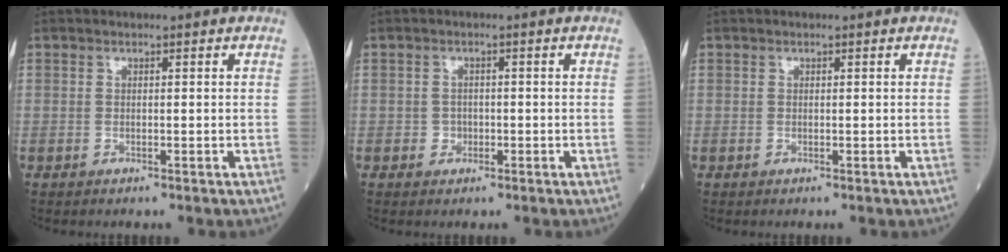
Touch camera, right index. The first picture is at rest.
{"total": 1.4, "force": [-0.6, 1.3, 0.4], "torque": [-0.001, 0.007, -0.009]}
{"total": 0.0}